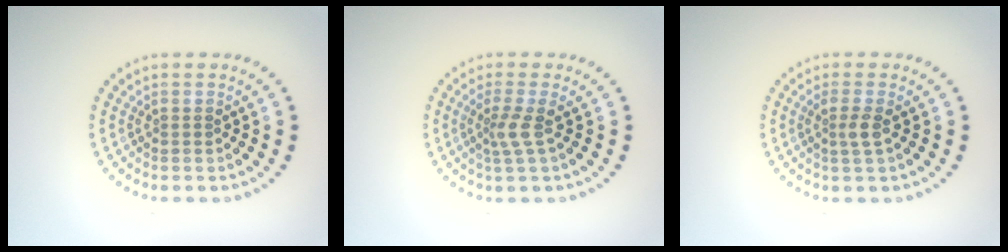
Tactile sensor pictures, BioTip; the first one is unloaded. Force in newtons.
{"total": 2.0, "press": 1.3, "slide": 1.5}
{"total": 1.5, "press": 1.2, "slide": 1.0}